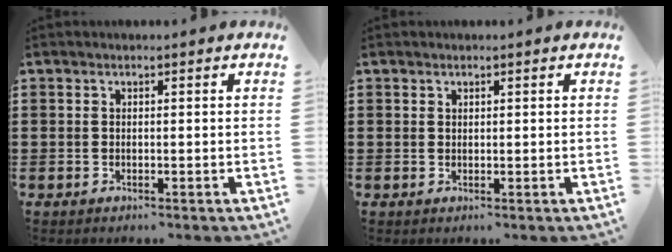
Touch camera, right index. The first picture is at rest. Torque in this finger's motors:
{"motor_torque": [0.36, 0.21, -0.01, -0.01]}